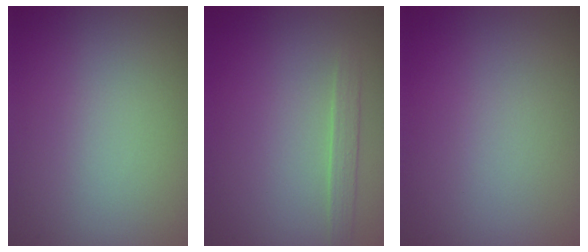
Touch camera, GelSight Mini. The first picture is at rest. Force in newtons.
{"total": 1.2, "press": 1.2, "slide": 0.1}
{"total": 0.0}